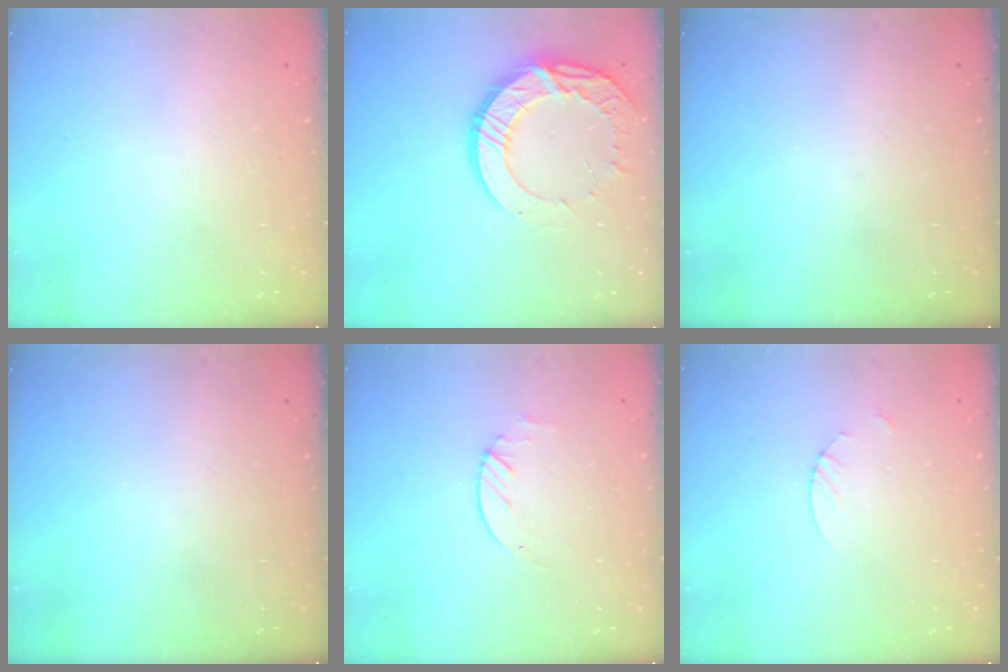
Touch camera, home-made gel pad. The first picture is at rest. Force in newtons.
{"total": 15.4, "press": 15.3, "slide": 1.6}
{"total": 0.0}
{"total": 0.0}
{"total": 2.0, "press": 2.0, "slide": 0.2}
{"total": 1.8, "press": 1.8, "slide": 0.2}